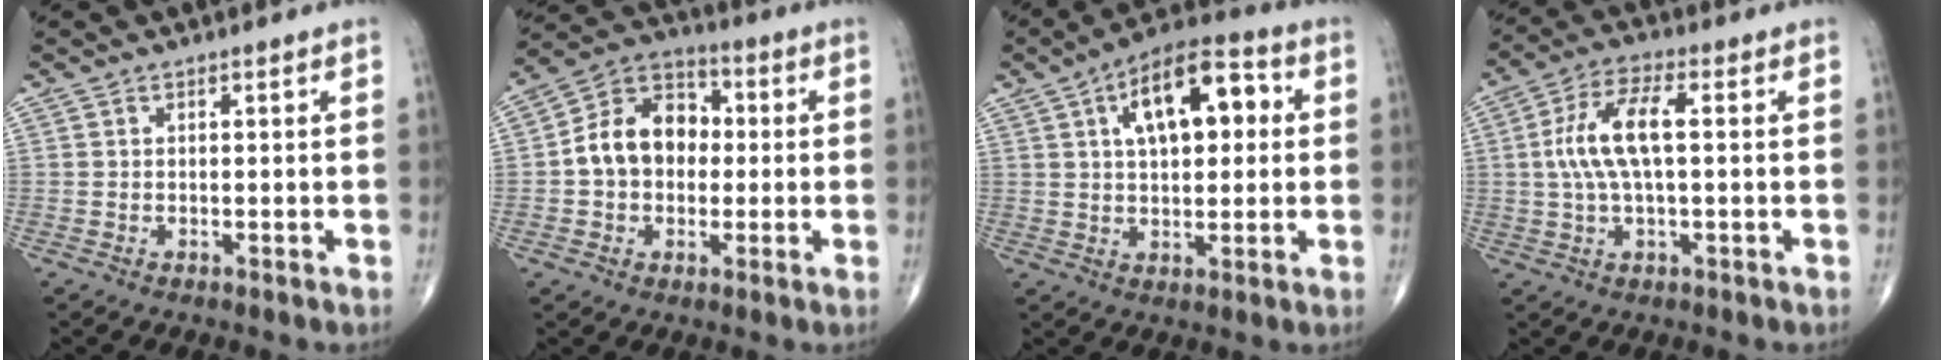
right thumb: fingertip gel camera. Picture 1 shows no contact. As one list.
[{"total": 12.7, "force": [0.0, 9.7, 8.2], "torque": [-0.109, 0.036, -0.010]}, {"total": 14.6, "force": [3.7, 7.2, 12.1], "torque": [-0.167, 0.020, 0.051]}, {"total": 10.6, "force": [0.9, 4.1, 9.7], "torque": [-0.205, 0.023, 0.015]}]